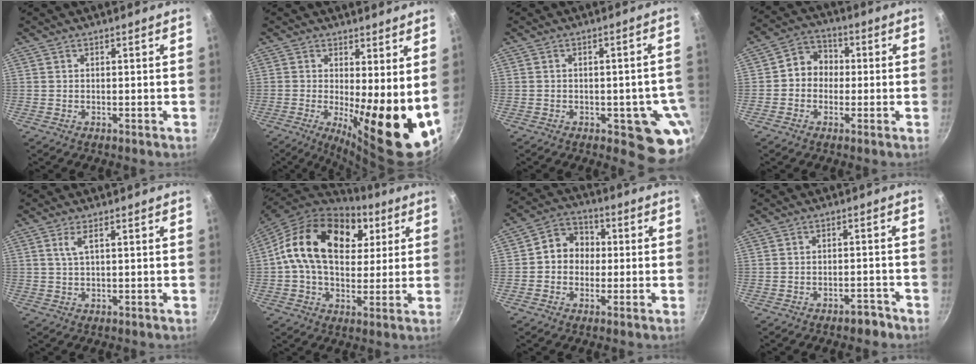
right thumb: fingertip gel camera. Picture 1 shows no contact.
{"total": 15.1, "force": [-0.2, 4.5, 14.4], "torque": [-0.177, -0.025, 0.004]}
{"total": 10.2, "force": [-3.2, 4.8, 8.3], "torque": [-0.039, 0.010, -0.037]}
{"total": 6.7, "force": [-0.2, 5.9, 3.2], "torque": [-0.018, 0.019, -0.021]}
{"total": 2.7, "force": [1.1, 0.8, 2.4], "torque": [-0.048, 0.001, 0.024]}
{"total": 22.2, "force": [6.2, 14.9, 15.3], "torque": [-0.240, 0.004, 0.088]}
{"total": 8.1, "force": [0.0, 7.1, 4.0], "torque": [-0.027, 0.021, -0.017]}
{"total": 3.1, "force": [-2.4, 1.5, 1.4], "torque": [-0.007, 0.031, -0.020]}